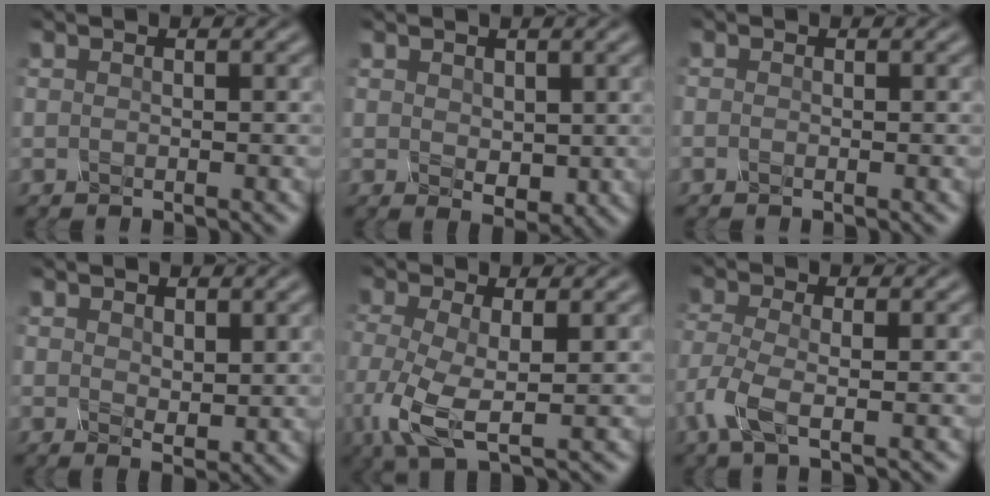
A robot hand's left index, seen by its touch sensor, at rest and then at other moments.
{"total": 1.0, "force": [0.3, 0.5, 0.8], "torque": [-0.028, -0.002, 0.029]}
{"total": 0.0}
{"total": 1.4, "force": [1.2, 0.2, 0.7], "torque": [-0.025, -0.004, 0.041]}
{"total": 4.7, "force": [-1.5, 1.7, 4.2], "torque": [-0.119, -0.015, -0.013]}
{"total": 2.9, "force": [-1.6, 0.7, 2.3], "torque": [-0.080, 0.001, -0.021]}